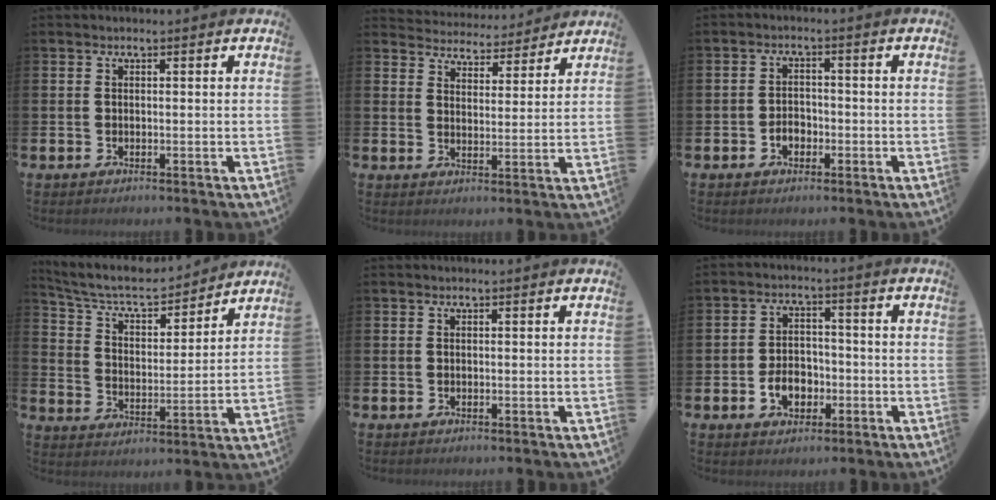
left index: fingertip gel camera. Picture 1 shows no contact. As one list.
[{"total": 4.6, "force": [4.5, 1.0, -0.5], "torque": [-0.004, -0.041, 0.076]}, {"total": 2.4, "force": [-1.1, 1.8, 1.2], "torque": [-0.011, -0.003, -0.027]}, {"total": 7.6, "force": [7.0, 1.9, 2.1], "torque": [-0.069, -0.055, 0.118]}, {"total": 0.0}, {"total": 4.7, "force": [-1.8, 3.5, 2.6], "torque": [-0.036, 0.002, -0.039]}]